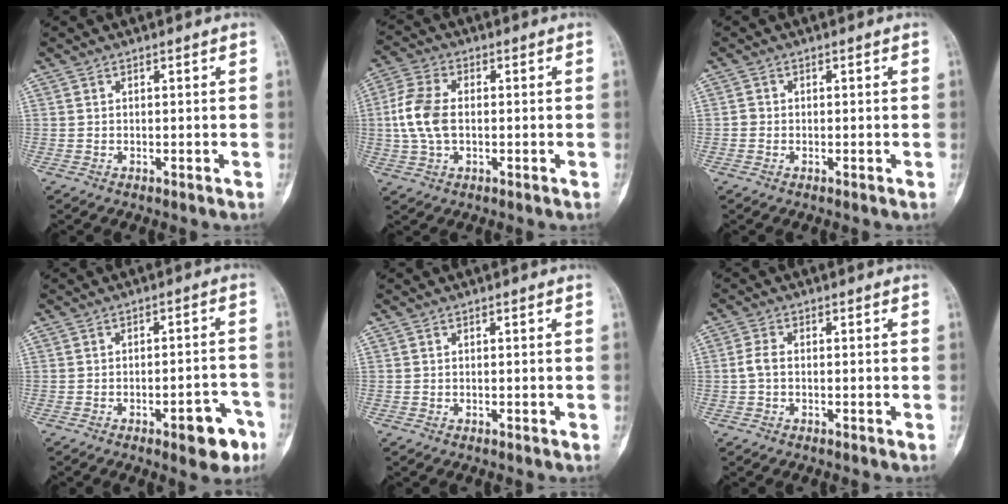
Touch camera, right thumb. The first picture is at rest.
{"total": 8.6, "force": [-0.3, 5.2, 6.9], "torque": [-0.156, 0.015, -0.012]}
{"total": 0.9, "force": [-0.4, 0.8, 0.2], "torque": [-0.001, 0.003, -0.012]}
{"total": 7.9, "force": [-4.1, 3.0, 6.0], "torque": [-0.053, 0.032, -0.048]}
{"total": 0.0}
{"total": 2.5, "force": [-0.3, 1.4, 2.0], "torque": [-0.044, 0.004, -0.012]}